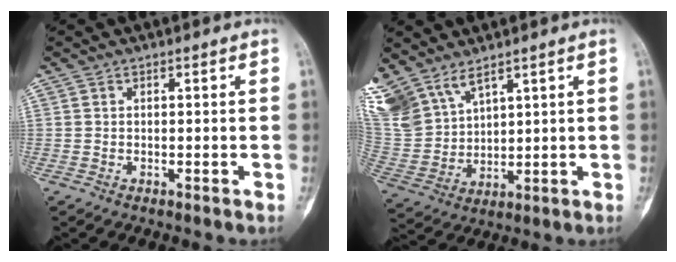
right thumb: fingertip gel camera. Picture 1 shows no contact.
{"total": 12.7, "force": [9.1, 6.2, 6.3], "torque": [-0.135, -0.024, 0.207]}